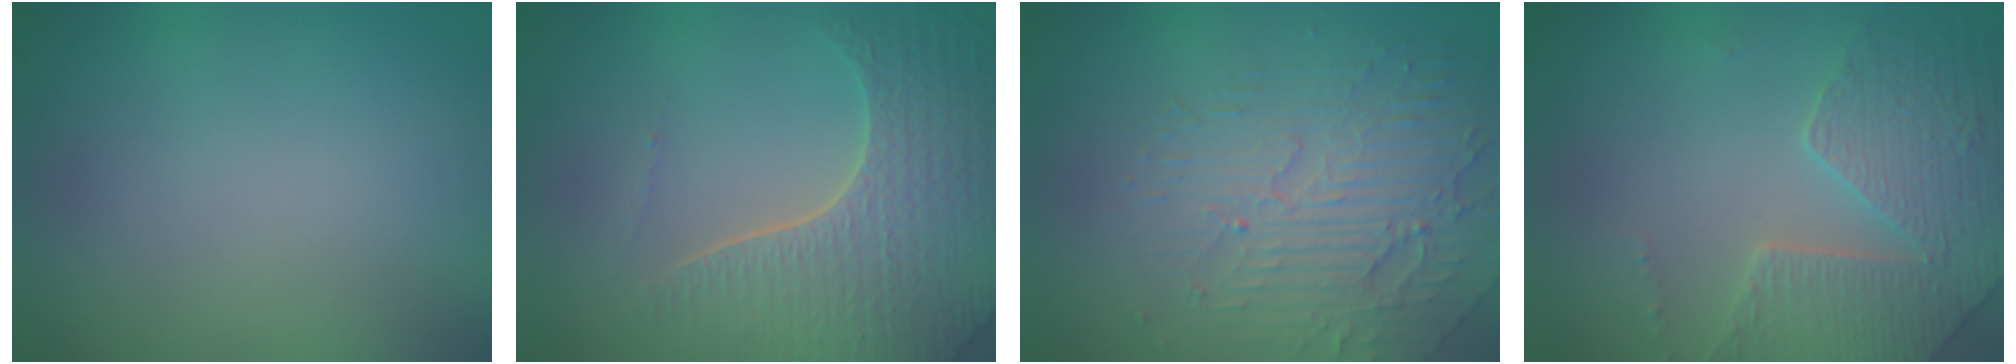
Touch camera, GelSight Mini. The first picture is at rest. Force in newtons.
{"total": 6.4, "press": 5.0, "slide": 4.0}
{"total": 4.3, "press": 3.8, "slide": 2.1}
{"total": 3.9, "press": 3.8, "slide": 1.1}